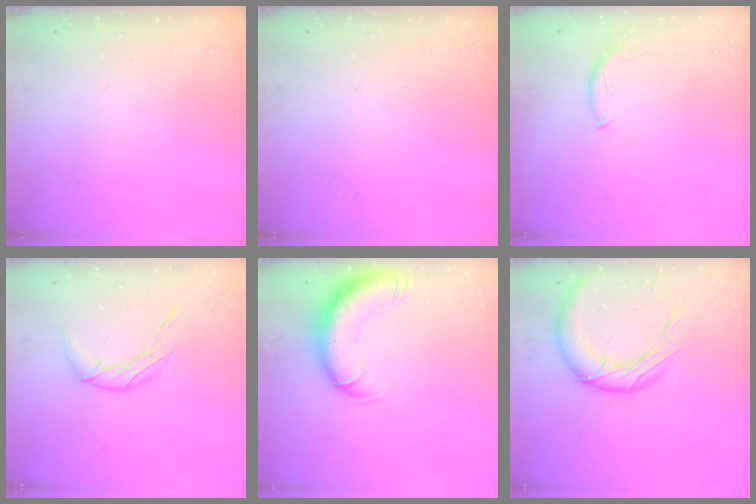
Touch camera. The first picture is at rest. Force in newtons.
{"total": 0.0}
{"total": 7.5, "press": 7.5, "slide": 0.9}
{"total": 7.9, "press": 7.9, "slide": 0.2}
{"total": 12.3, "press": 11.8, "slide": 3.3}
{"total": 14.5, "press": 14.4, "slide": 1.5}